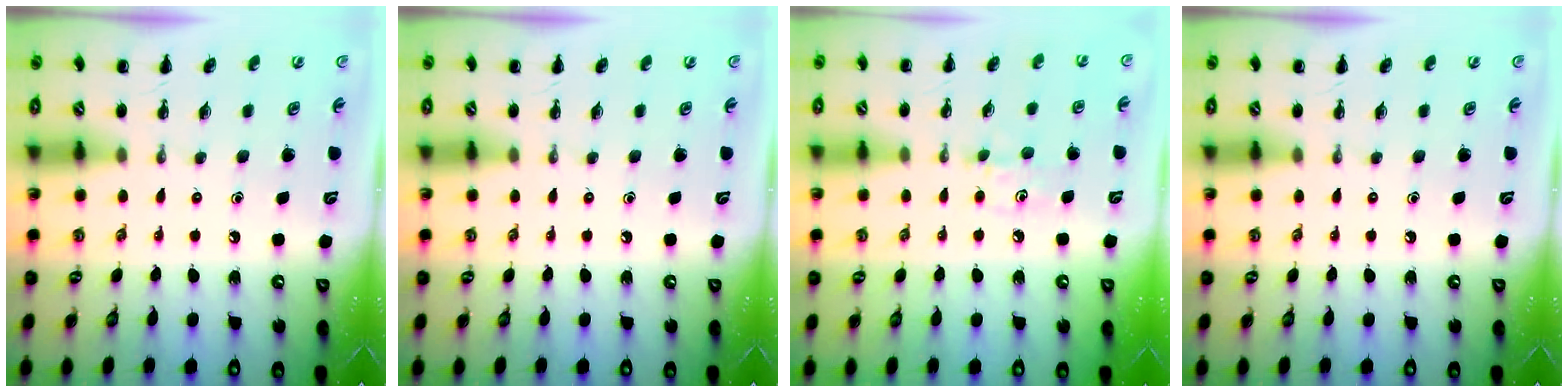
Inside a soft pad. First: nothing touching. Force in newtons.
{"total": 0.0}
{"total": 6.5, "press": 6.3, "slide": 1.8}
{"total": 0.0}